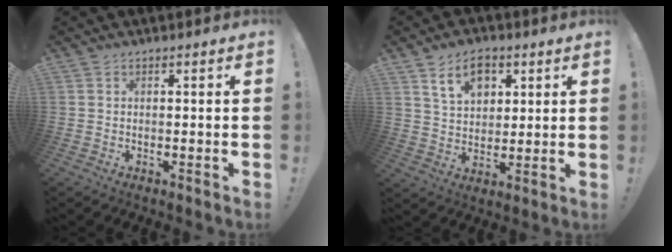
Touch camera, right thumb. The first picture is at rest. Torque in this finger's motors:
{"motor_torque": [0.02, 0.02, 0.13, 0.12, 0.05]}